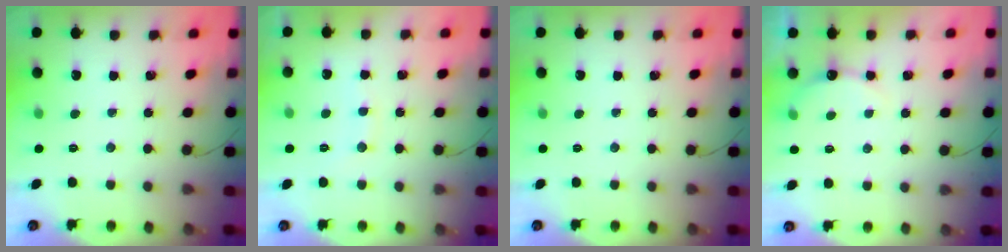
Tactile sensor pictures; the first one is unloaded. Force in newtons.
{"total": 7.3, "press": 7.1, "slide": 1.3}
{"total": 0.0}
{"total": 5.8, "press": 5.7, "slide": 1.1}